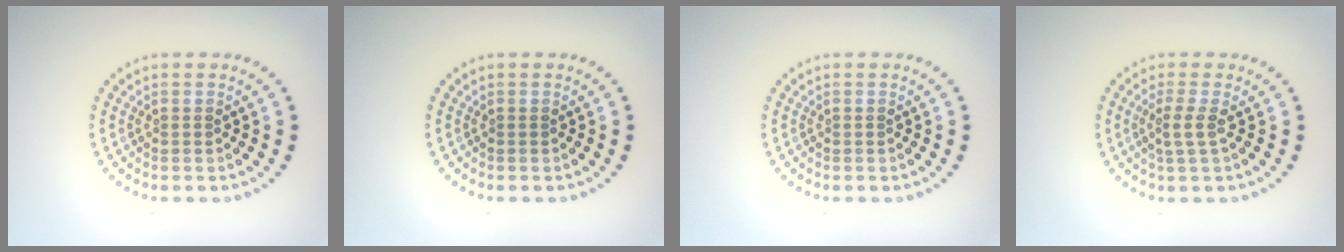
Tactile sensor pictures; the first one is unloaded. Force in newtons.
{"total": 0.0}
{"total": 0.0}
{"total": 1.7, "press": 1.3, "slide": 1.0}